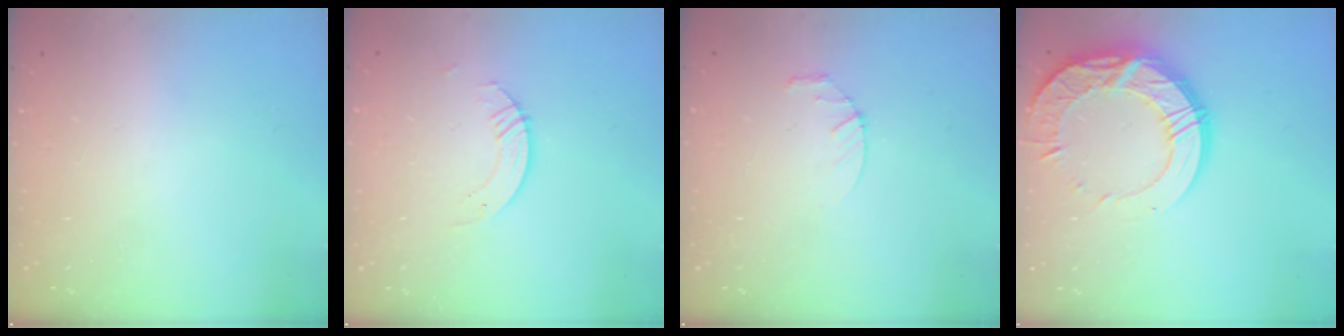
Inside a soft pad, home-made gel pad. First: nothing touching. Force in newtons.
{"total": 2.2, "press": 2.2, "slide": 0.2}
{"total": 2.8, "press": 2.8, "slide": 0.4}
{"total": 18.7, "press": 18.7, "slide": 1.4}